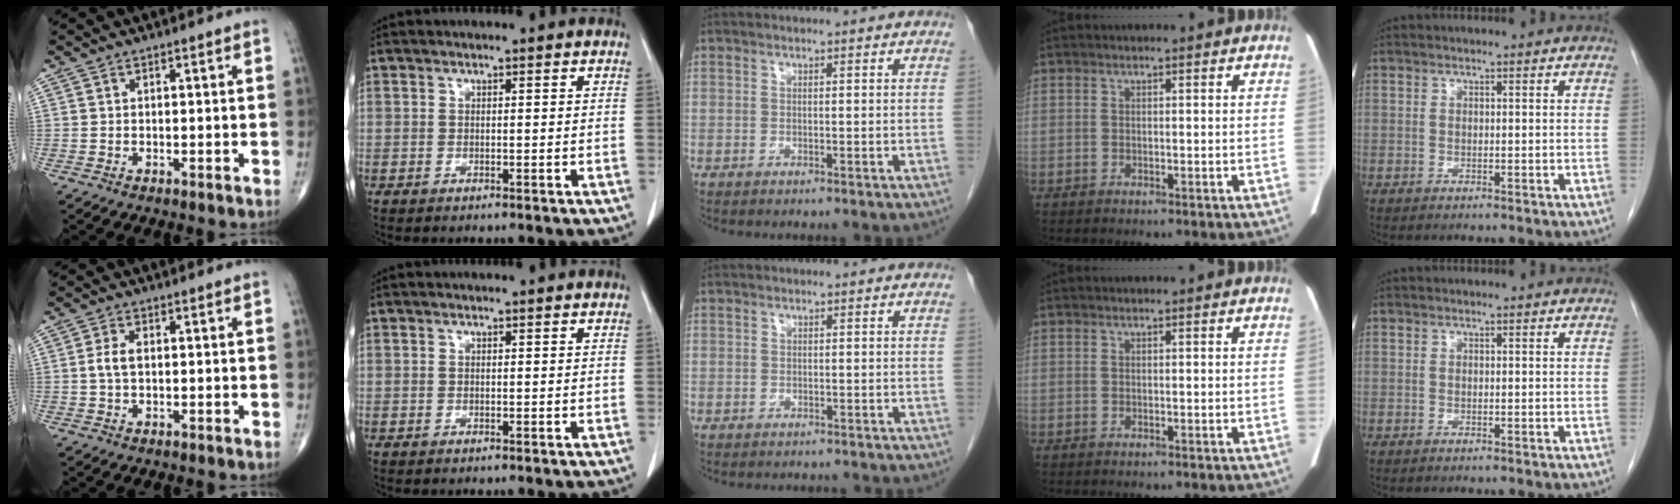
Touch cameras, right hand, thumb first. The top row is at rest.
{"thumb": {"total": 3.1, "force": [0.1, 1.7, 2.6], "torque": [-0.060, 0.005, 0.000]}, "middle": {"total": 2.0, "force": [-1.7, 1.1, 0.1], "torque": [-0.006, 0.001, -0.027]}}